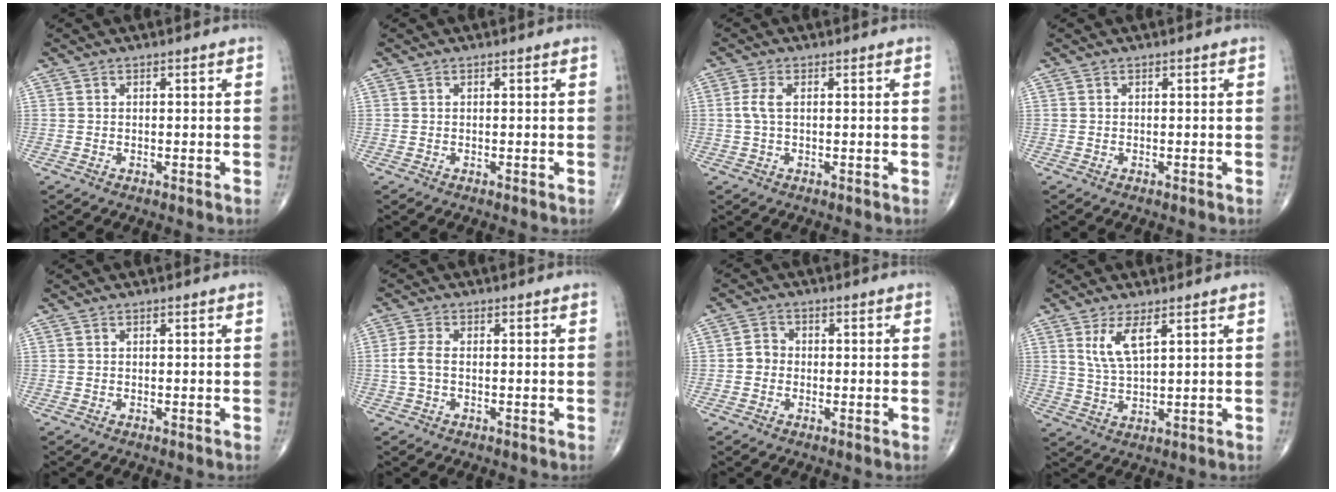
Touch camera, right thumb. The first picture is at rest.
{"total": 0.0}
{"total": 2.6, "force": [0.3, 1.1, 2.3], "torque": [-0.062, 0.005, 0.004]}
{"total": 0.0}
{"total": 0.0}
{"total": 3.3, "force": [-0.3, 1.7, 2.8], "torque": [-0.072, 0.006, -0.009]}
{"total": 2.8, "force": [-0.5, 2.5, 1.1], "torque": [-0.006, 0.009, -0.016]}
{"total": 5.9, "force": [2.8, 1.8, 4.8], "torque": [-0.098, -0.017, 0.064]}